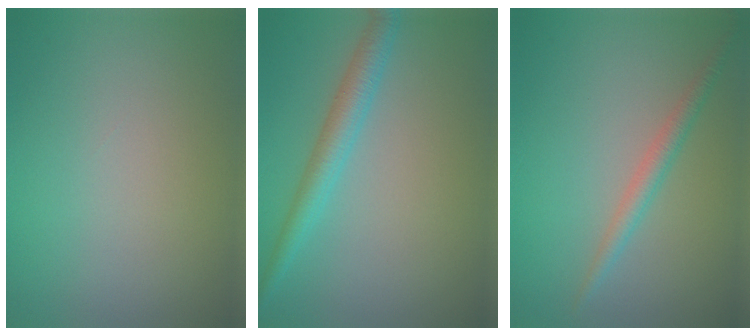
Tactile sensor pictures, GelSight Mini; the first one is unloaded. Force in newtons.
{"total": 3.0, "press": 3.0, "slide": 0.1}
{"total": 1.9, "press": 1.9, "slide": 0.1}